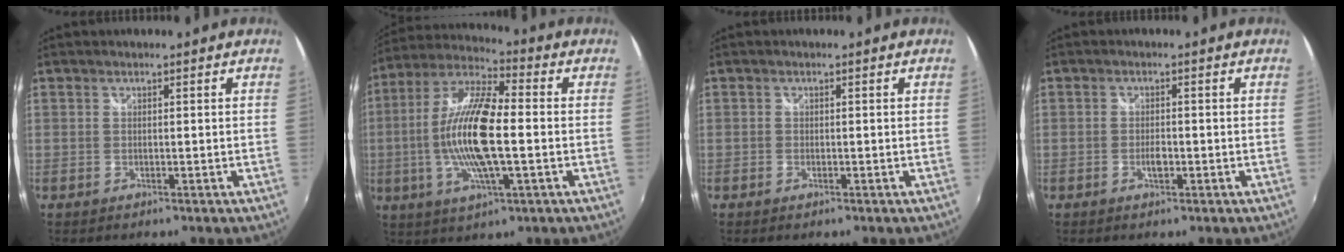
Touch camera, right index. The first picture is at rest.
{"total": 16.8, "force": [-1.7, 4.3, 16.1], "torque": [-0.316, 0.000, -0.039]}
{"total": 0.6, "force": [-0.4, 0.3, 0.3], "torque": [-0.006, -0.001, -0.008]}
{"total": 2.1, "force": [-0.8, 0.9, 1.7], "torque": [-0.031, -0.001, -0.014]}